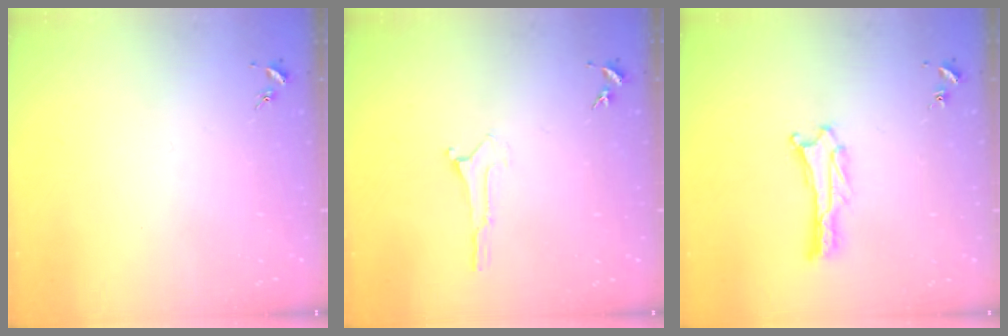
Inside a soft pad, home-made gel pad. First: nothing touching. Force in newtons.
{"total": 0.0}
{"total": 1.3, "press": 1.3, "slide": 0.0}